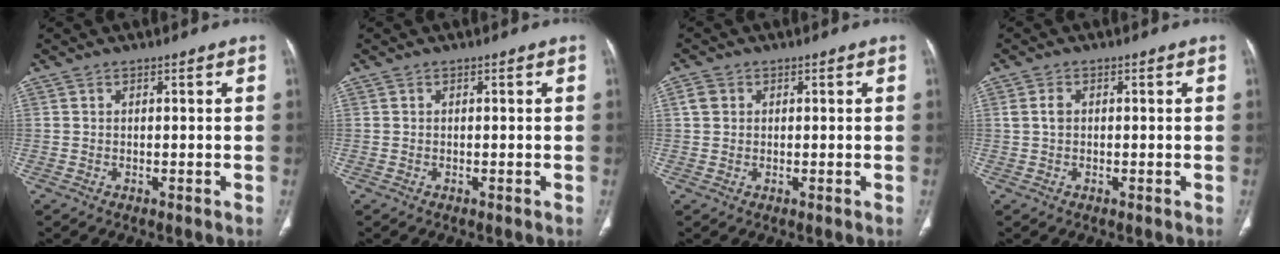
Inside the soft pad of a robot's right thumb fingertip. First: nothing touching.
{"total": 0.0}
{"total": 2.3, "force": [0.6, 1.9, 1.0], "torque": [-0.012, 0.003, 0.013]}
{"total": 1.9, "force": [0.1, 1.4, 1.3], "torque": [-0.025, 0.004, 0.001]}